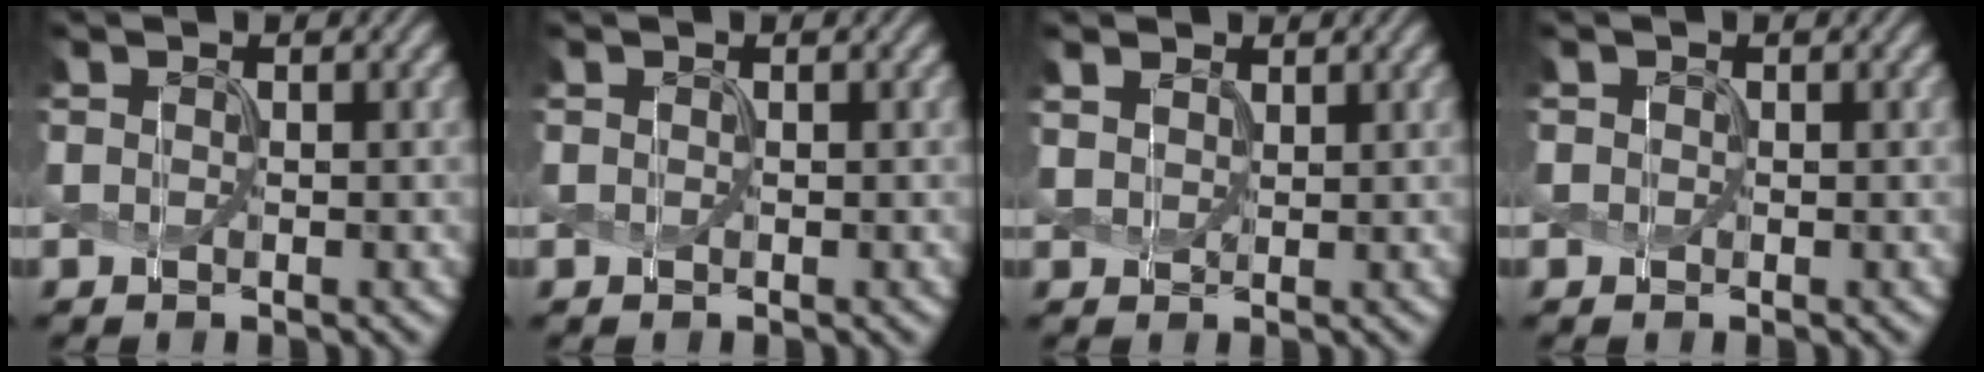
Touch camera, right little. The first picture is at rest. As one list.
[{"total": 0.0}, {"total": 1.8, "force": [1.5, 0.9, 0.4], "torque": [-0.016, 0.004, 0.033]}, {"total": 0.6, "force": [-0.1, 0.5, 0.0], "torque": [0.004, -0.003, -0.002]}]